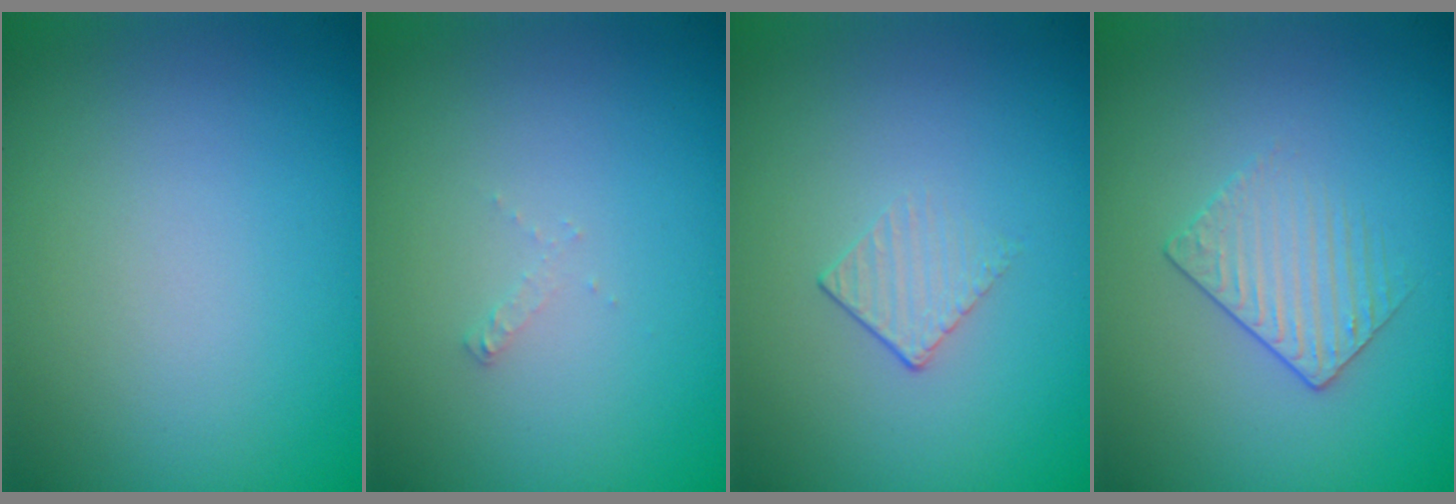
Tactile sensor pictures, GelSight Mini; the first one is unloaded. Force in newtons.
{"total": 0.5, "press": 0.5, "slide": 0.1}
{"total": 1.2, "press": 0.5, "slide": 1.1}
{"total": 1.5, "press": 1.0, "slide": 1.1}